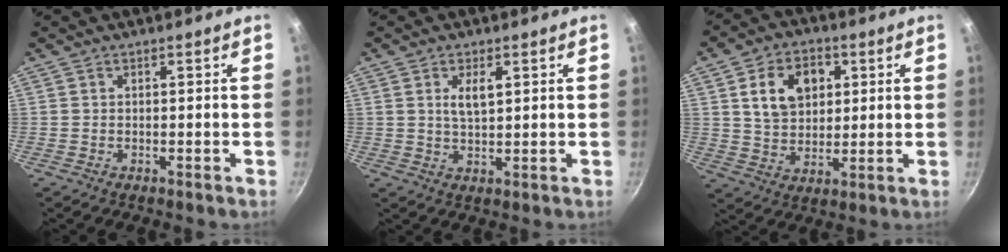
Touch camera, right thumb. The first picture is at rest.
{"total": 4.1, "force": [1.4, 1.7, 3.4], "torque": [-0.055, -0.007, 0.028]}
{"total": 11.7, "force": [3.4, 8.5, 7.2], "torque": [-0.093, -0.003, 0.057]}